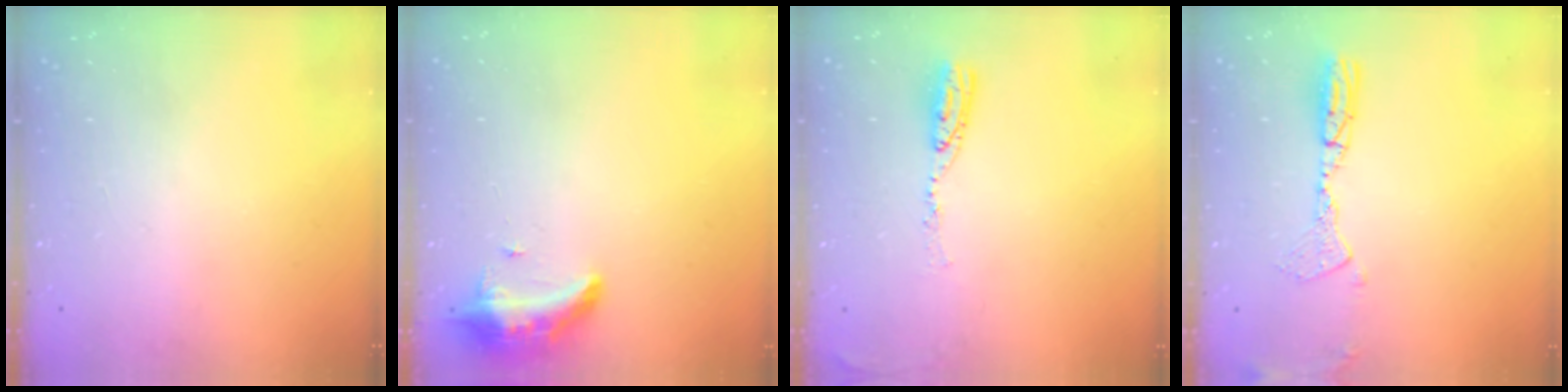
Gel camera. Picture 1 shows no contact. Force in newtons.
{"total": 8.2, "press": 8.1, "slide": 1.6}
{"total": 6.8, "press": 6.8, "slide": 0.6}
{"total": 10.0, "press": 9.7, "slide": 2.6}